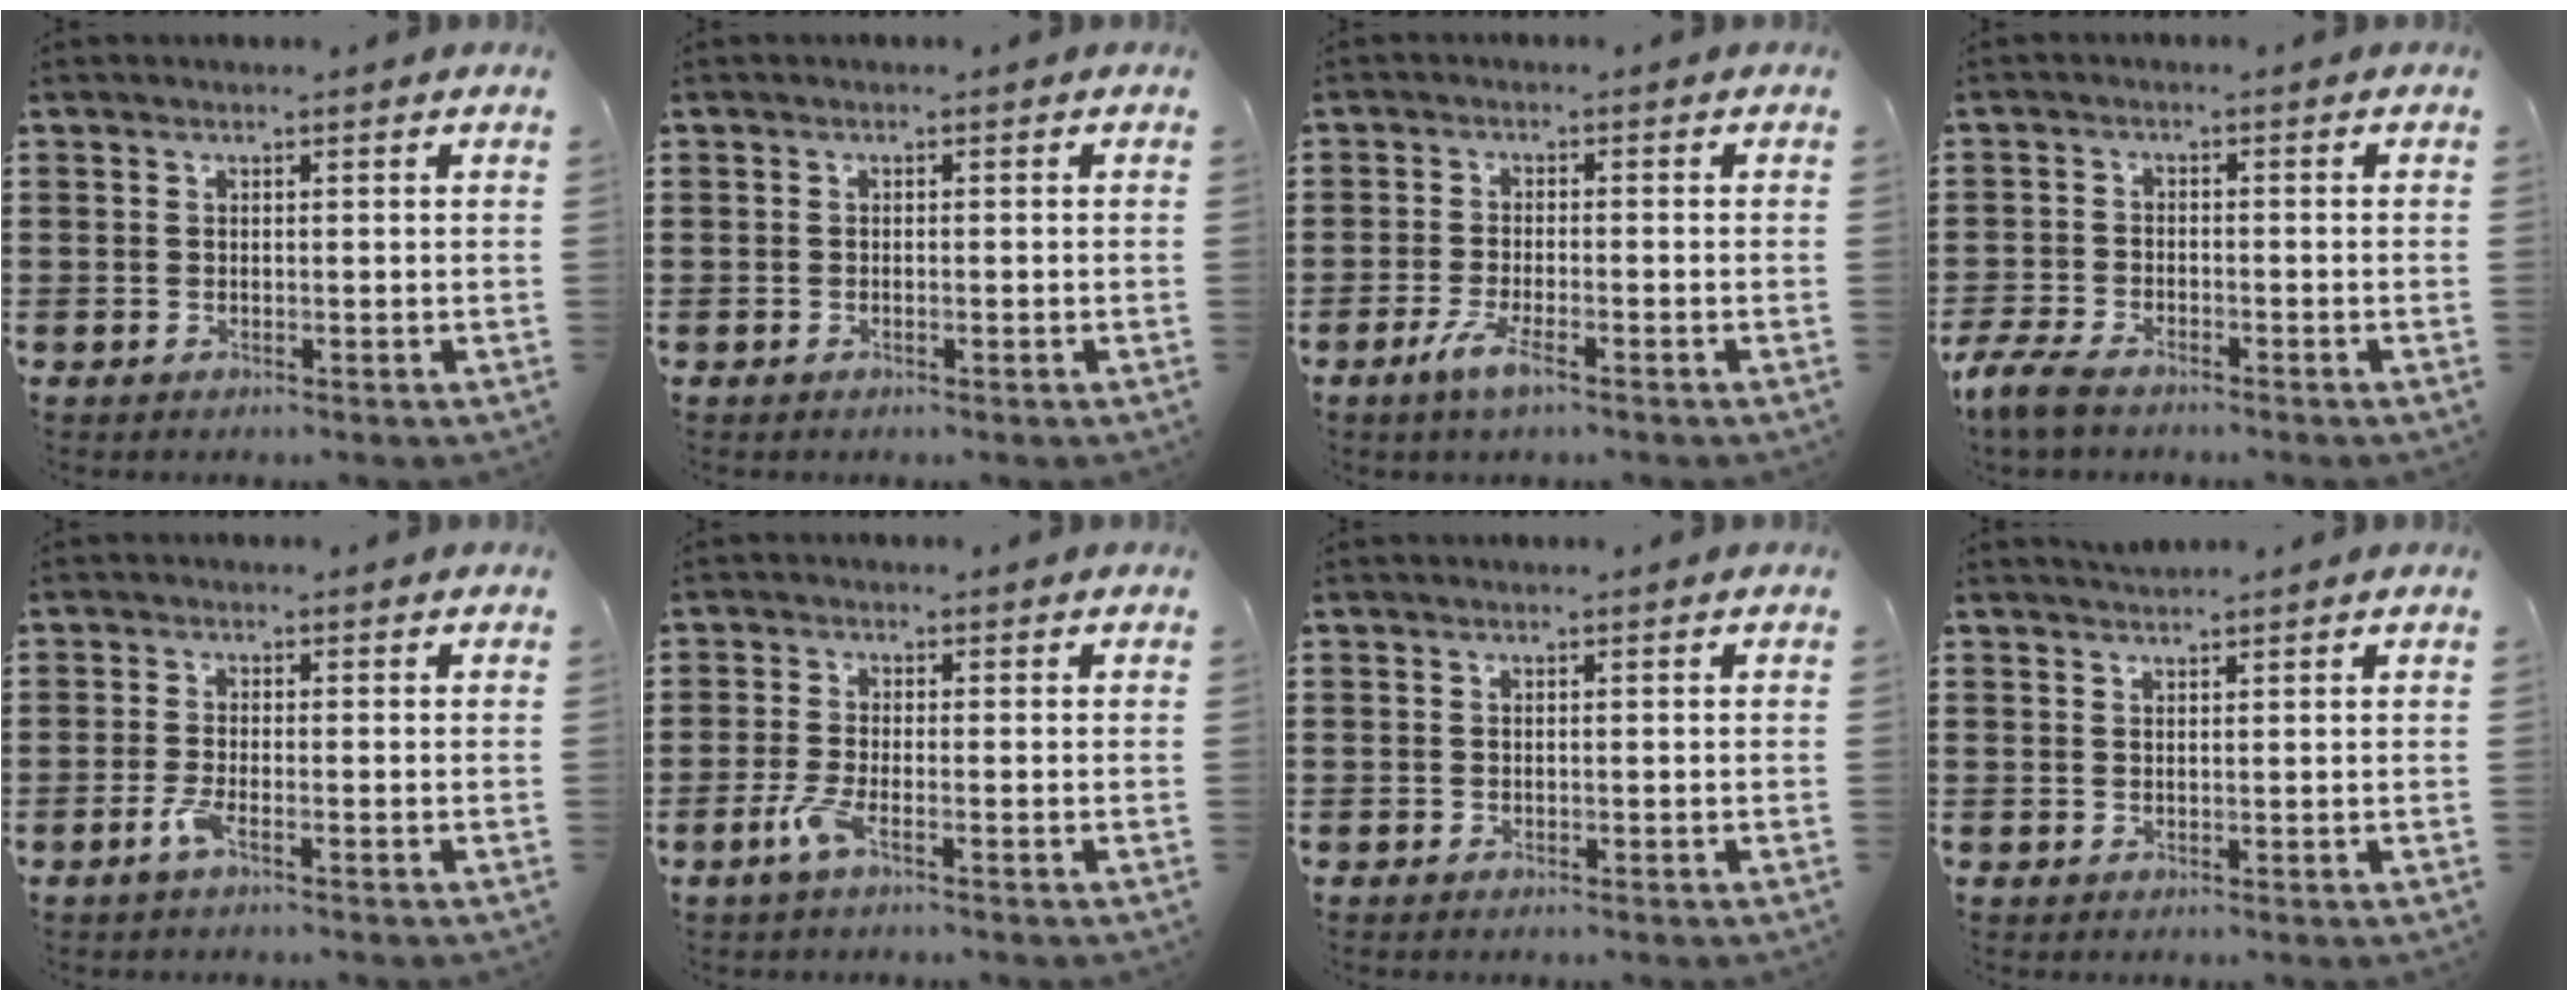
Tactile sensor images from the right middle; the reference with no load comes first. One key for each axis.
{"total": 0.6, "fx": -0.3, "fy": 0.1, "fz": 0.5, "tx": -0.010, "ty": -0.003, "tz": -0.004}
{"total": 4.1, "fx": -2.3, "fy": 0.6, "fz": 3.4, "tx": -0.075, "ty": -0.009, "tz": -0.045}
{"total": 4.0, "fx": -3.5, "fy": 0.9, "fz": 1.8, "tx": -0.057, "ty": -0.007, "tz": -0.075}
{"total": 2.5, "fx": -1.3, "fy": 0.3, "fz": 2.2, "tx": -0.053, "ty": -0.005, "tz": -0.029}
{"total": 3.2, "fx": -1.6, "fy": 0.4, "fz": 2.7, "tx": -0.068, "ty": -0.008, "tz": -0.036}
{"total": 0.0}
{"total": 1.2, "fx": 1.2, "fy": 0.0, "fz": 0.0, "tx": -0.002, "ty": 0.000, "tz": 0.022}